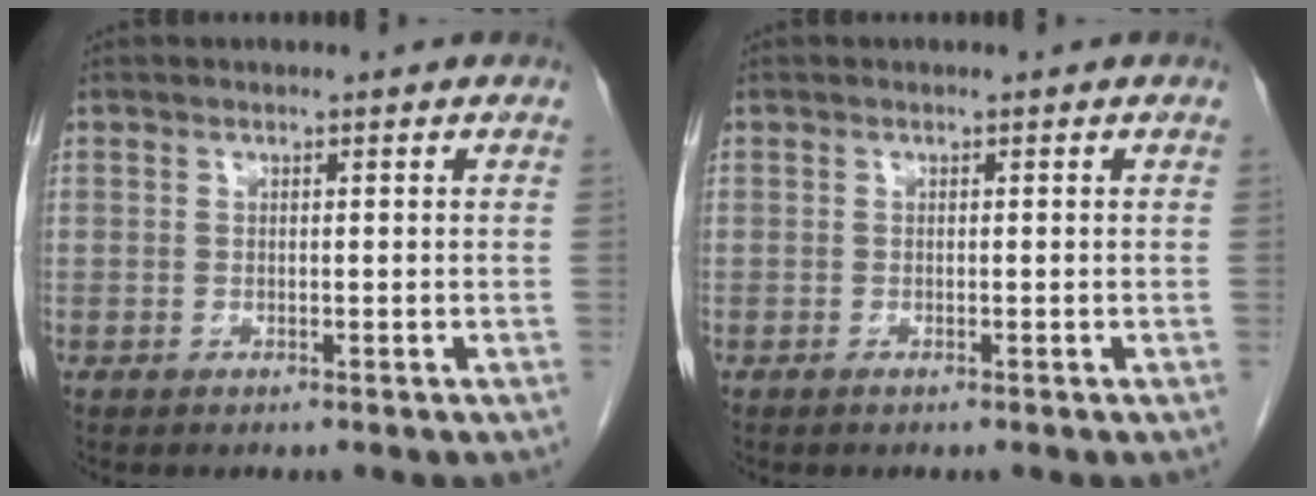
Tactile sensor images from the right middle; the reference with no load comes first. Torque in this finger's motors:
{"motor_torque": [-0.18, 0.02, 0.05, -0.01]}